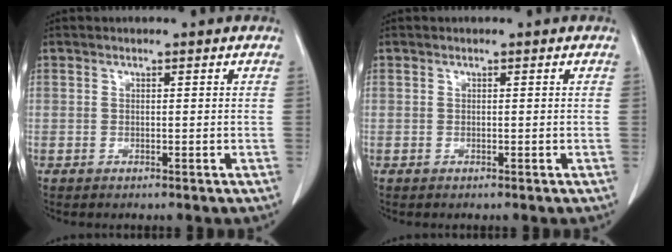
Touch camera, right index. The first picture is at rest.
{"total": 0.0}